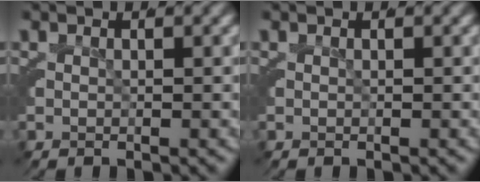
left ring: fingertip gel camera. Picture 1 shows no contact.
{"total": 0.0}